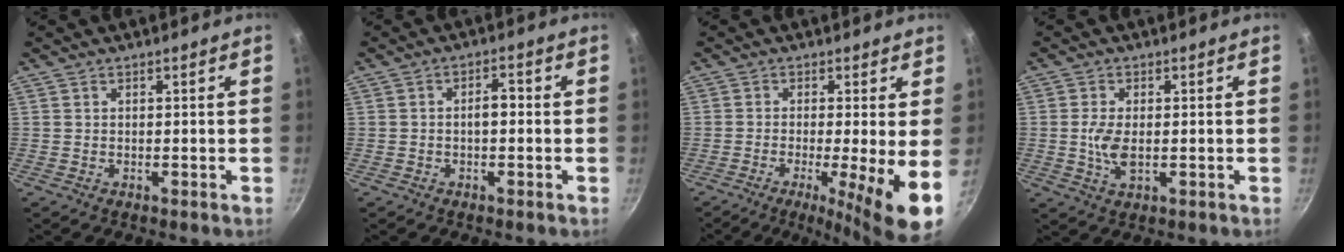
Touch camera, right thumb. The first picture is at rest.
{"total": 3.0, "force": [-0.4, 1.5, 2.5], "torque": [-0.030, 0.014, -0.010]}
{"total": 10.4, "force": [-2.0, 1.2, 10.1], "torque": [-0.154, -0.011, -0.031]}
{"total": 4.9, "force": [-0.3, 2.5, 4.2], "torque": [-0.088, -0.003, -0.005]}